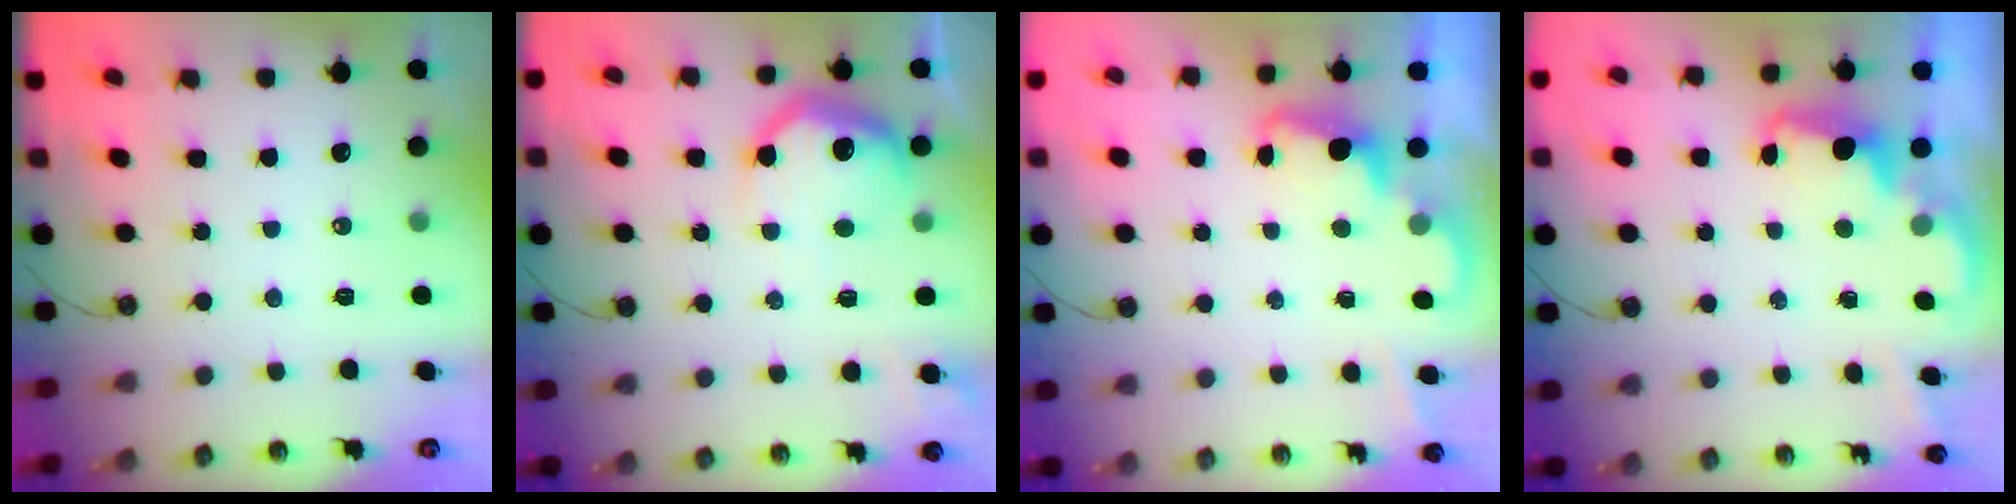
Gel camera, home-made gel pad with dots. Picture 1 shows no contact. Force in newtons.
{"total": 13.9, "press": 13.9, "slide": 0.8}
{"total": 2.3, "press": 2.3, "slide": 0.5}
{"total": 2.4, "press": 2.3, "slide": 0.5}